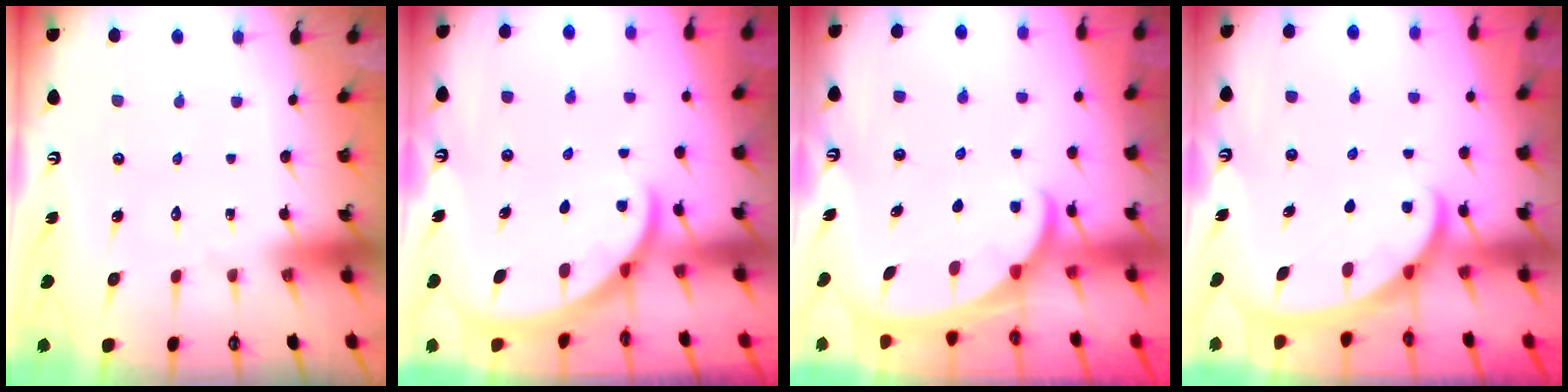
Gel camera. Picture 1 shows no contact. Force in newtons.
{"total": 2.1, "press": 2.1, "slide": 0.1}
{"total": 2.0, "press": 2.0, "slide": 0.3}
{"total": 2.2, "press": 2.2, "slide": 0.3}